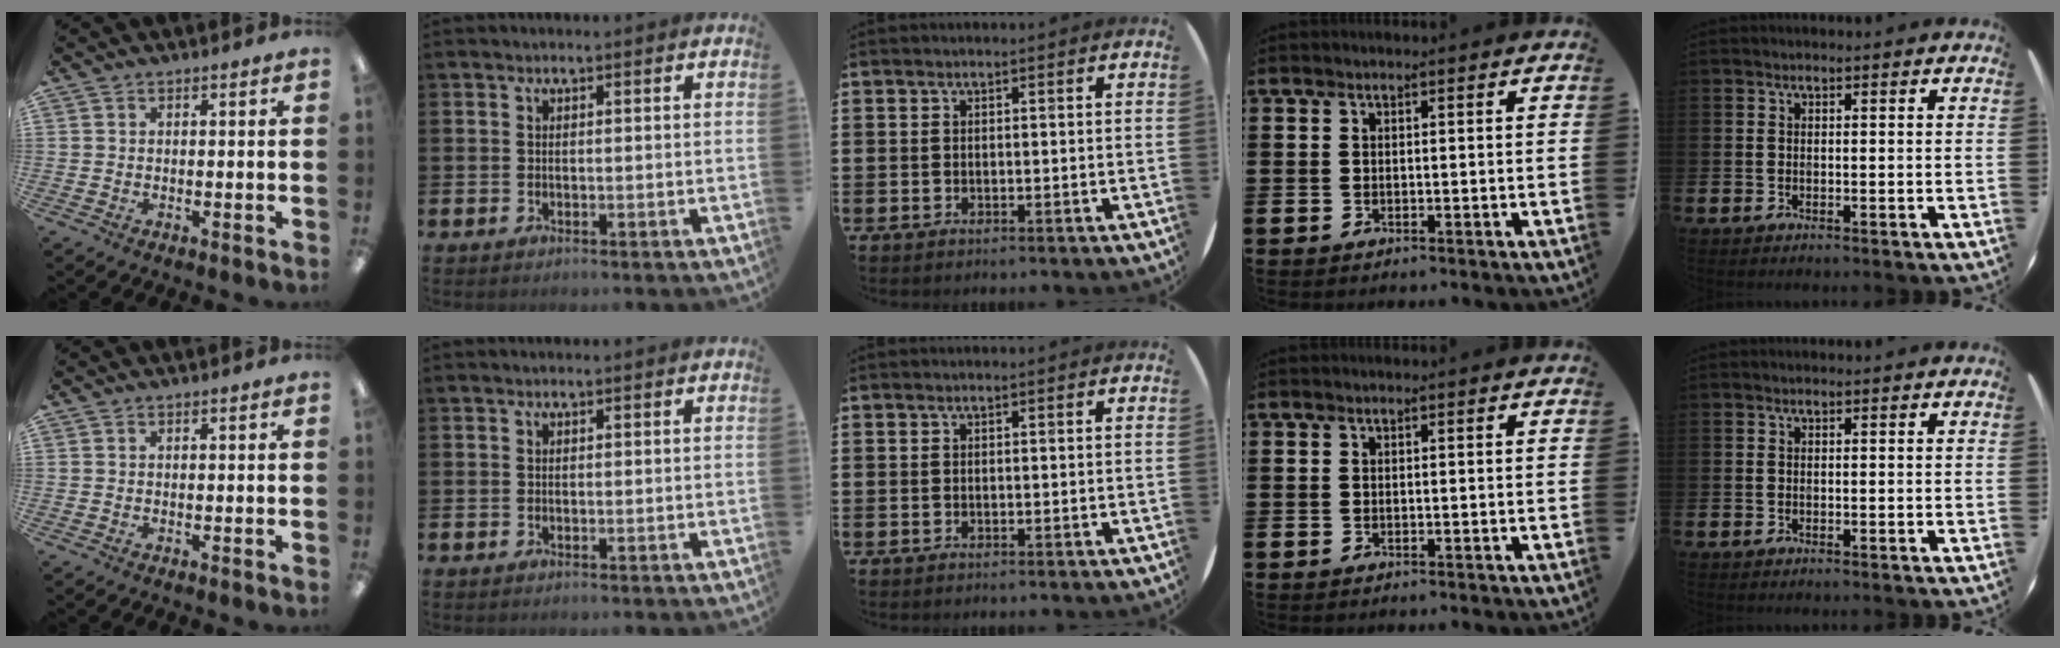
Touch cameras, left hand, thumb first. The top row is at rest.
{}